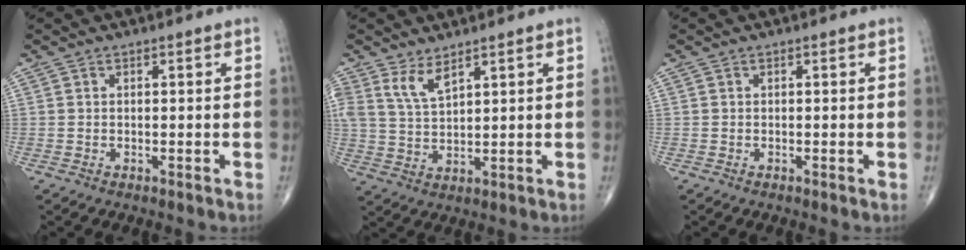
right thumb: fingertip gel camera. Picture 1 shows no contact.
{"total": 4.9, "force": [3.4, 1.7, 3.0], "torque": [-0.059, -0.025, 0.074]}
{"total": 0.0}